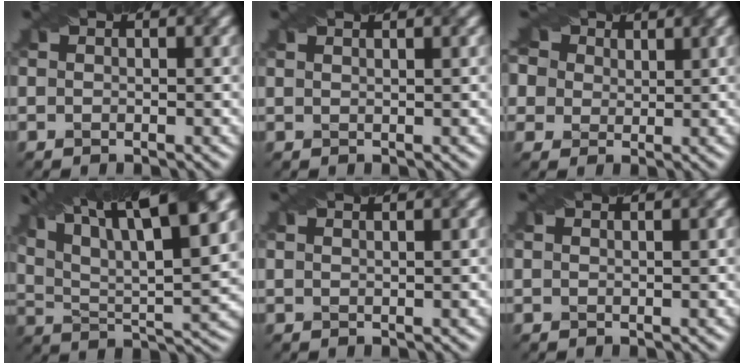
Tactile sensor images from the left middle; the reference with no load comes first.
{"total": 1.1, "force": [1.0, 0.1, 0.5], "torque": [0.000, 0.001, 0.003]}
{"total": 8.5, "force": [4.0, 6.5, 3.8], "torque": [-0.065, 0.034, 0.038]}
{"total": 16.9, "force": [10.5, 5.9, 11.9], "torque": [-0.202, 0.050, 0.152]}
{"total": 1.4, "force": [1.1, 0.3, 0.7], "torque": [0.003, 0.002, -0.001]}
{"total": 0.6, "force": [0.5, -0.3, 0.2], "torque": [-0.004, 0.005, 0.000]}